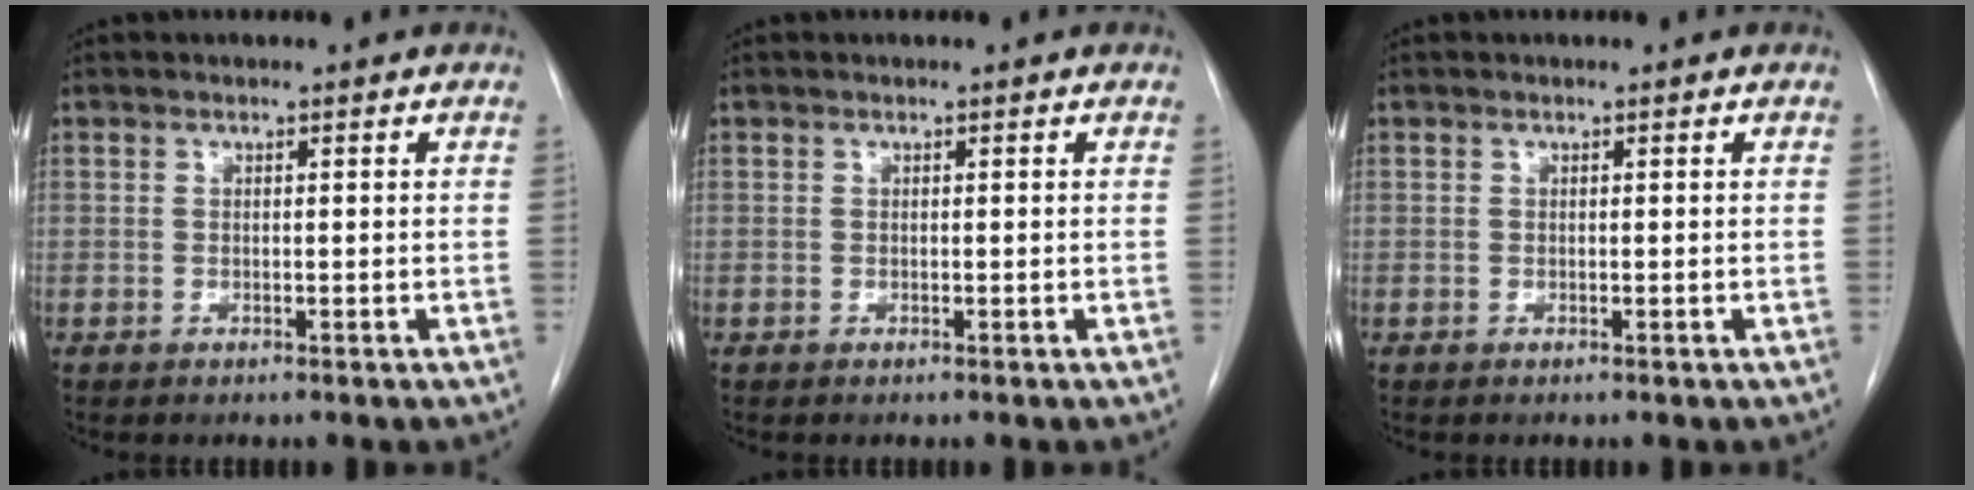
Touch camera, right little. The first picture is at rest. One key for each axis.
{"total": 0.0}
{"total": 0.0}